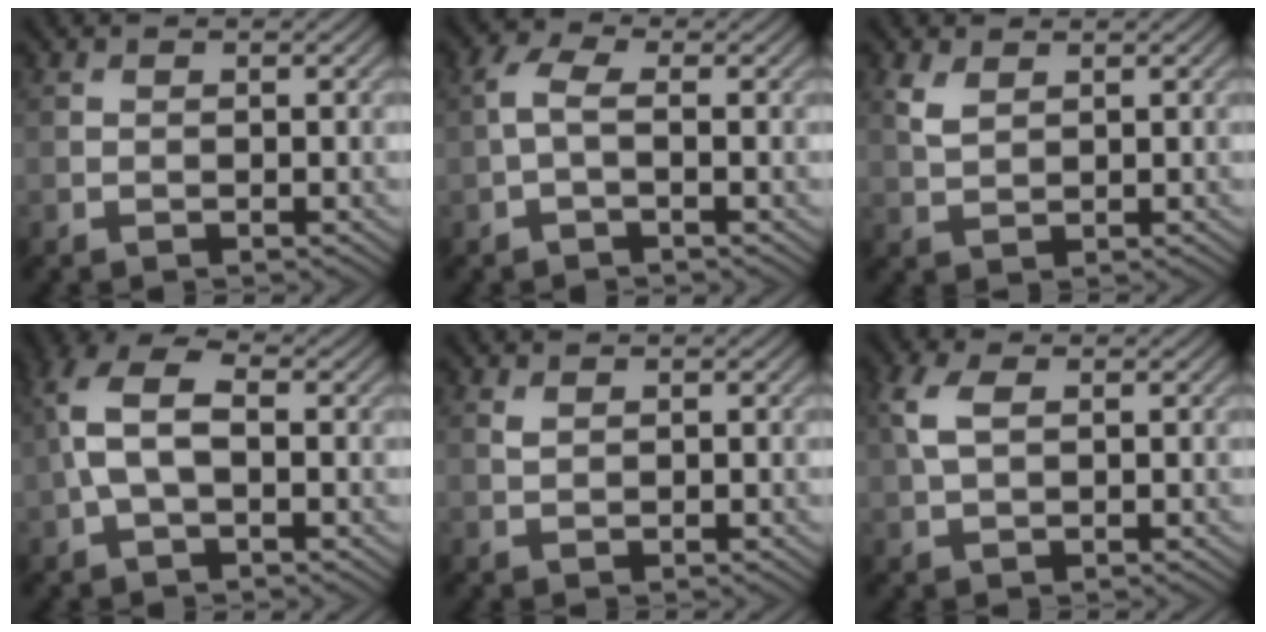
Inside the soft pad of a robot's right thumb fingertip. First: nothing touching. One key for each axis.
{"total": 2.3, "fx": -0.3, "fy": 0.9, "fz": 2.1, "tx": -0.053, "ty": 0.007, "tz": -0.014}
{"total": 2.4, "fx": 1.4, "fy": 1.2, "fz": 1.6, "tx": -0.046, "ty": -0.001, "tz": 0.031}
{"total": 6.9, "fx": 0.1, "fy": 3.5, "fz": 5.9, "tx": -0.145, "ty": 0.018, "tz": -0.009}
{"total": 0.7, "fx": 0.5, "fy": 0.3, "fz": 0.4, "tx": -0.016, "ty": -0.002, "tz": 0.013}
{"total": 3.9, "fx": 1.1, "fy": 2.0, "fz": 3.1, "tx": -0.089, "ty": 0.008, "tz": 0.020}